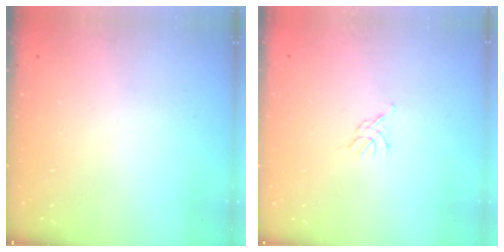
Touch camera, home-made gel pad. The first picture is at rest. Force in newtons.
{"total": 2.3, "press": 2.2, "slide": 0.5}